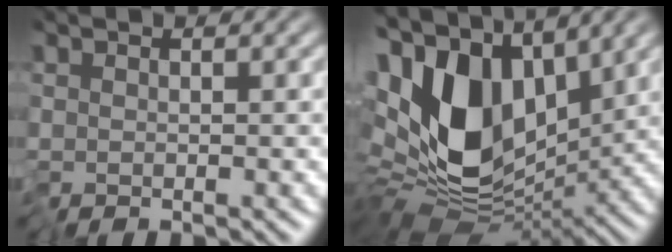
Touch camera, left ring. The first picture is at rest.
{"total": 14.1, "force": [1.4, 8.9, 10.8], "torque": [-0.221, -0.012, 0.023]}